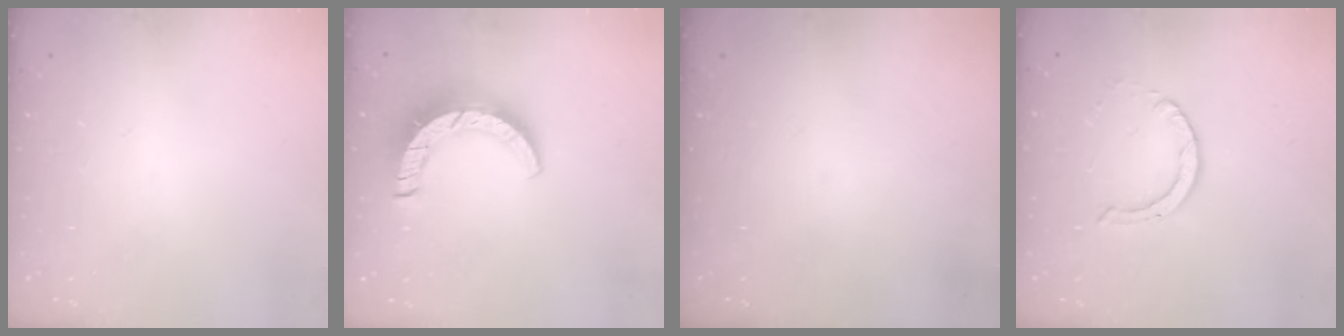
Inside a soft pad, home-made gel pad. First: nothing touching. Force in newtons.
{"total": 10.4, "press": 10.4, "slide": 1.1}
{"total": 0.0}
{"total": 2.2, "press": 2.2, "slide": 0.2}